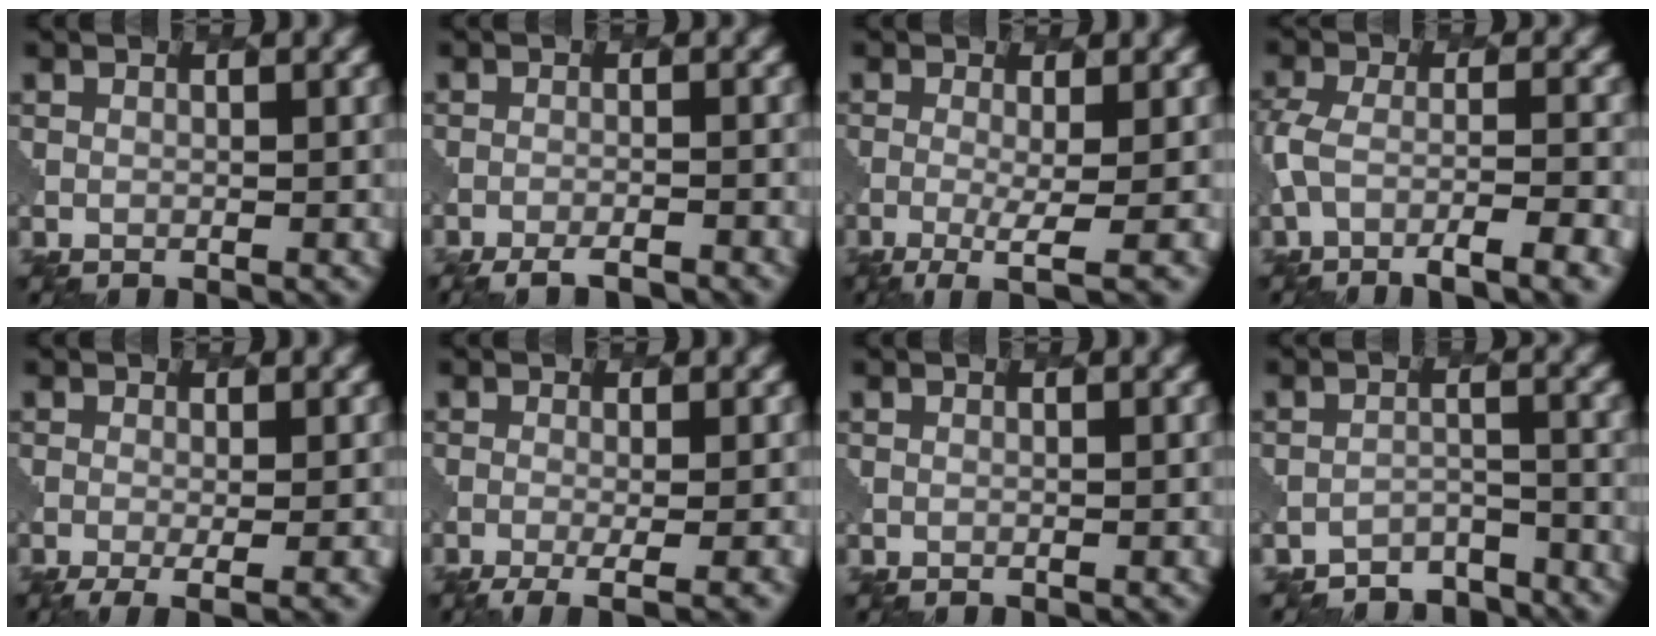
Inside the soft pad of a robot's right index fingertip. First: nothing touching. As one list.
[{"total": 6.1, "force": [-5.4, 1.4, 2.2], "torque": [-0.020, 0.003, -0.069]}, {"total": 3.6, "force": [-1.2, 0.7, 3.3], "torque": [-0.061, -0.003, -0.029]}, {"total": 6.8, "force": [-3.6, 1.9, 5.4], "torque": [-0.100, -0.005, -0.072]}, {"total": 3.5, "force": [-1.3, 1.0, 3.1], "torque": [-0.043, -0.003, -0.018]}, {"total": 4.0, "force": [-1.9, 1.0, 3.3], "torque": [-0.043, -0.002, -0.031]}, {"total": 0.0}, {"total": 5.2, "force": [-5.0, 1.4, 0.5], "torque": [-0.004, -0.009, -0.072]}]